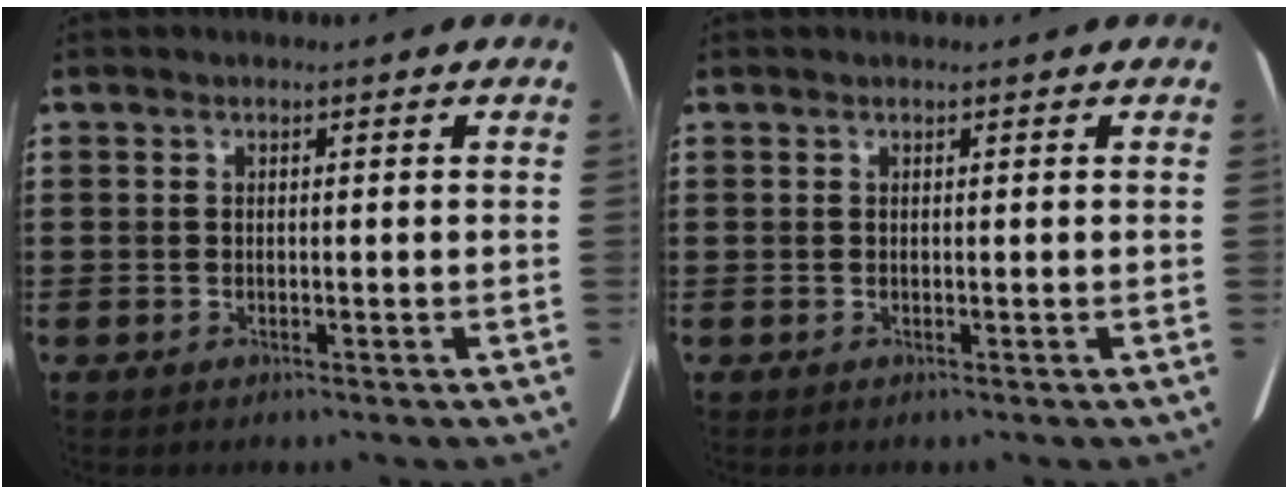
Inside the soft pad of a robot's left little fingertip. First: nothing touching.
{"total": 0.0}